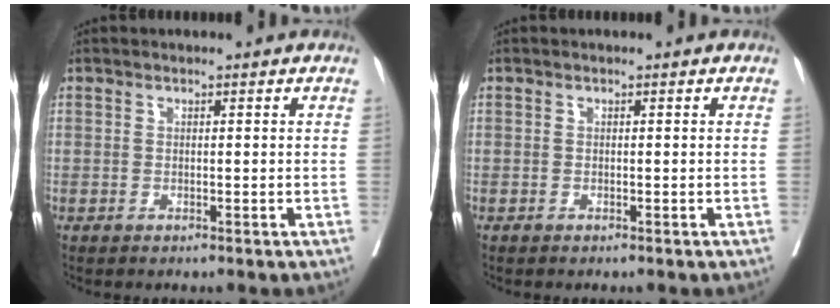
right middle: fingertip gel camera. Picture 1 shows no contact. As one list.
[{"total": 0.0}]